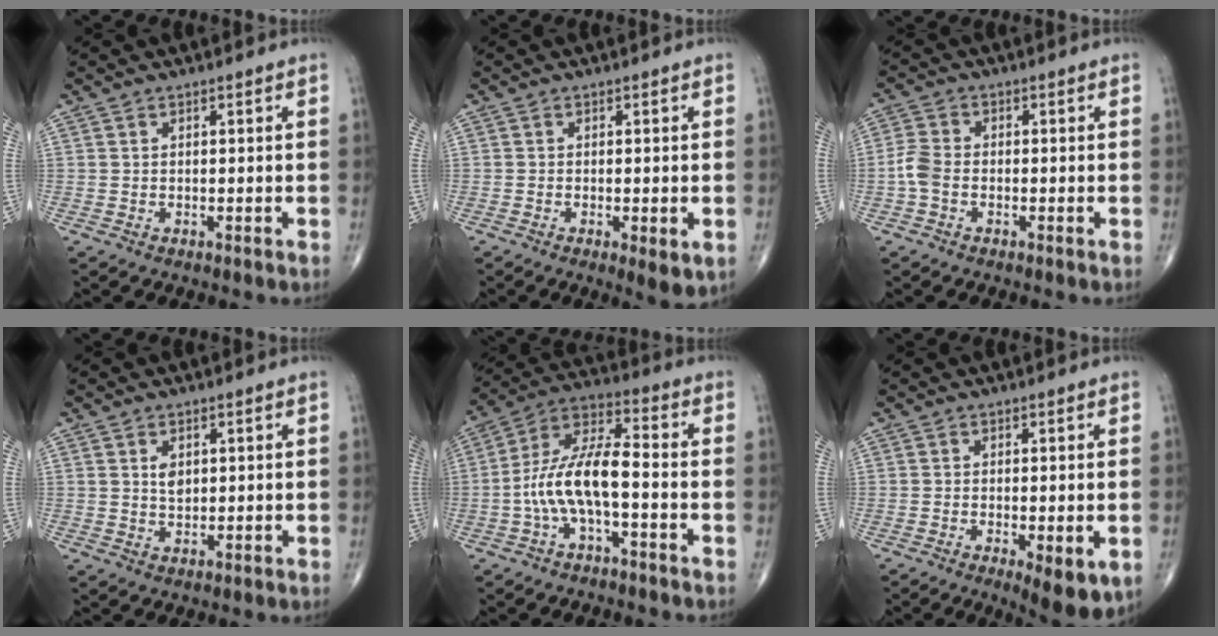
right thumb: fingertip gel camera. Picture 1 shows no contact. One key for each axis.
{"total": 4.0, "fx": -1.1, "fy": 1.0, "fz": 3.7, "tx": -0.058, "ty": -0.012, "tz": -0.017}
{"total": 3.9, "fx": -1.2, "fy": 2.6, "fz": 2.7, "tx": -0.063, "ty": 0.009, "tz": -0.032}
{"total": 2.6, "fx": 0.8, "fy": 1.7, "fz": 1.8, "tx": -0.023, "ty": -0.006, "tz": 0.016}
{"total": 11.8, "fx": -3.0, "fy": 4.2, "fz": 10.6, "tx": -0.217, "ty": 0.052, "tz": -0.061}
{"total": 7.8, "fx": -2.5, "fy": 2.5, "fz": 6.9, "tx": -0.097, "ty": -0.017, "tz": -0.034}